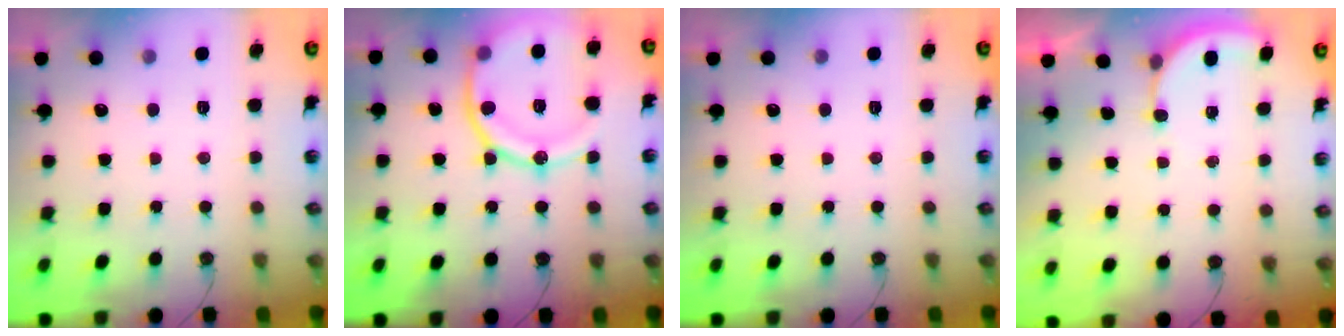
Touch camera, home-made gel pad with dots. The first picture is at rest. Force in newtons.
{"total": 17.7, "press": 17.6, "slide": 1.9}
{"total": 0.0}
{"total": 2.9, "press": 2.9, "slide": 0.2}